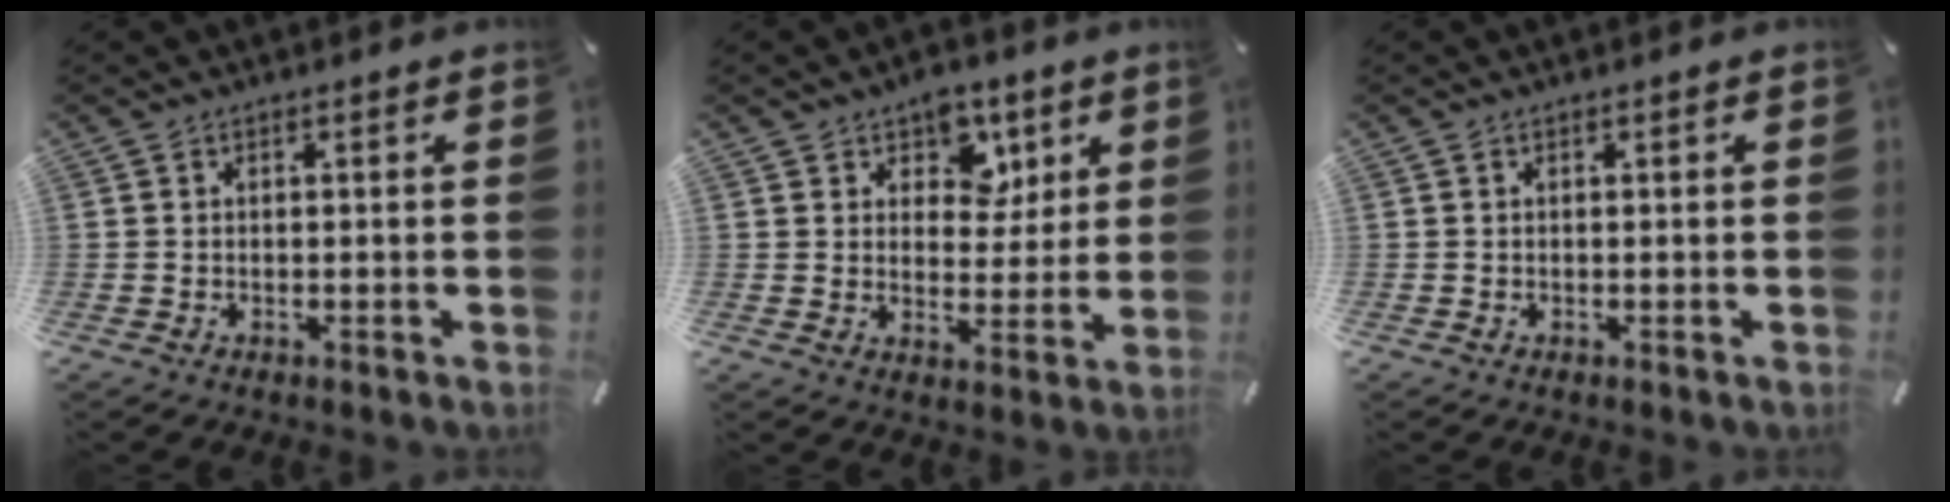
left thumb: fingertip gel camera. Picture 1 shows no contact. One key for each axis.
{"total": 8.4, "fx": 4.5, "fy": 6.6, "fz": 2.7, "tx": -0.026, "ty": -0.021, "tz": 0.076}
{"total": 0.0}